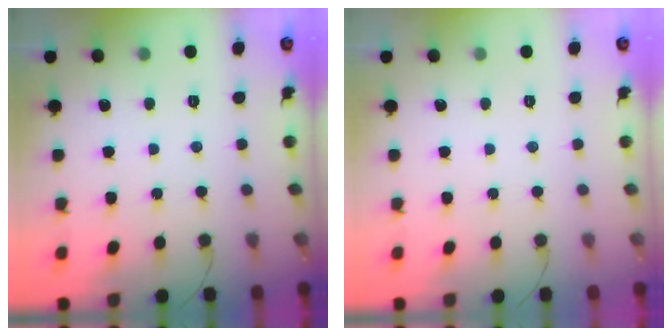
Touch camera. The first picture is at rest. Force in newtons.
{"total": 0.0}